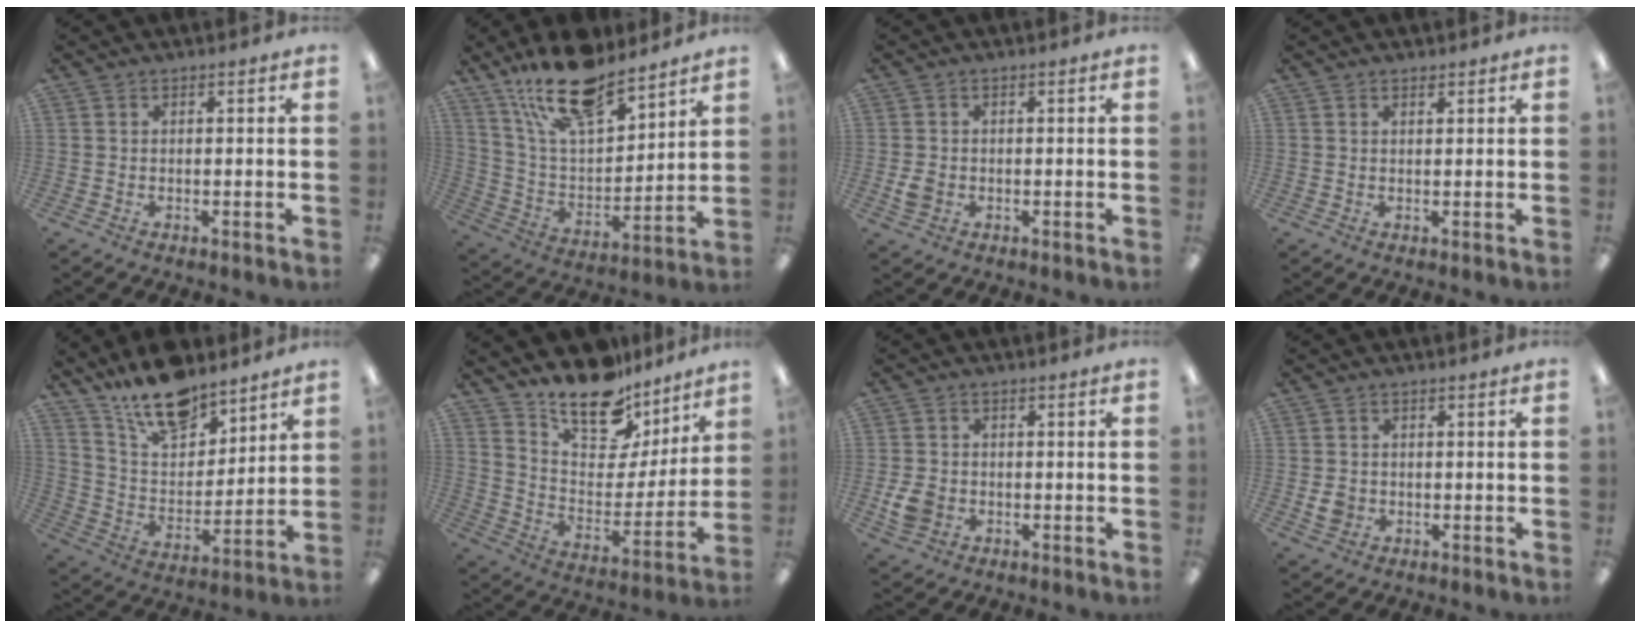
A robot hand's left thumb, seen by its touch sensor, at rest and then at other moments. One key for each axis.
{"total": 19.7, "fx": 15.2, "fy": 7.4, "fz": 10.0, "tx": -0.190, "ty": -0.084, "tz": 0.268}
{"total": 2.8, "fx": -0.5, "fy": 2.3, "fz": 1.5, "tx": -0.016, "ty": 0.002, "tz": -0.010}
{"total": 1.0, "fx": 0.9, "fy": 0.4, "fz": 0.2, "tx": 0.002, "ty": -0.005, "tz": 0.015}
{"total": 16.4, "fx": 13.1, "fy": 7.2, "fz": 6.9, "tx": -0.123, "ty": -0.079, "tz": 0.236}
{"total": 18.1, "fx": 14.5, "fy": 8.4, "fz": 6.8, "tx": -0.120, "ty": -0.109, "tz": 0.260}
{"total": 4.8, "fx": -1.3, "fy": 3.9, "fz": 2.5, "tx": -0.045, "ty": 0.002, "tz": -0.023}
{"total": 3.1, "fx": -0.4, "fy": 2.7, "fz": 1.5, "tx": -0.009, "ty": -0.002, "tz": -0.008}